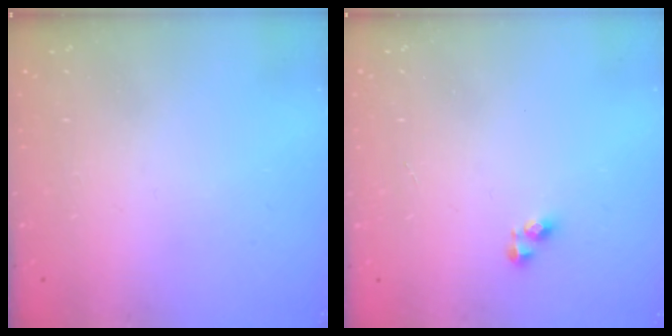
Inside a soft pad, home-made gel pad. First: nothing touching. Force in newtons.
{"total": 3.2, "press": 3.2, "slide": 0.6}